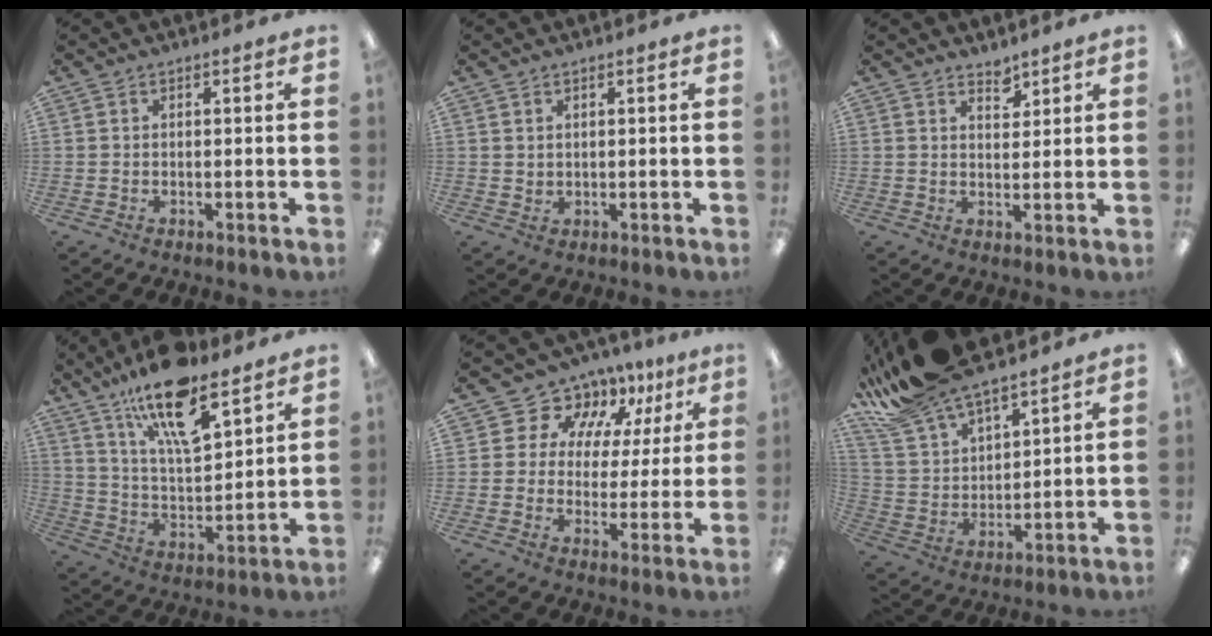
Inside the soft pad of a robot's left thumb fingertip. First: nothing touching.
{"total": 1.2, "force": [0.9, 0.7, 0.3], "torque": [-0.007, 0.001, 0.017]}
{"total": 3.1, "force": [2.8, 1.2, 0.6], "torque": [0.009, -0.025, 0.049]}
{"total": 18.2, "force": [12.5, 6.4, 11.6], "torque": [-0.193, -0.065, 0.211]}
{"total": 10.4, "force": [7.2, 7.2, 2.0], "torque": [-0.051, -0.052, 0.135]}
{"total": 15.6, "force": [13.9, 4.4, 5.8], "torque": [-0.149, -0.078, 0.258]}